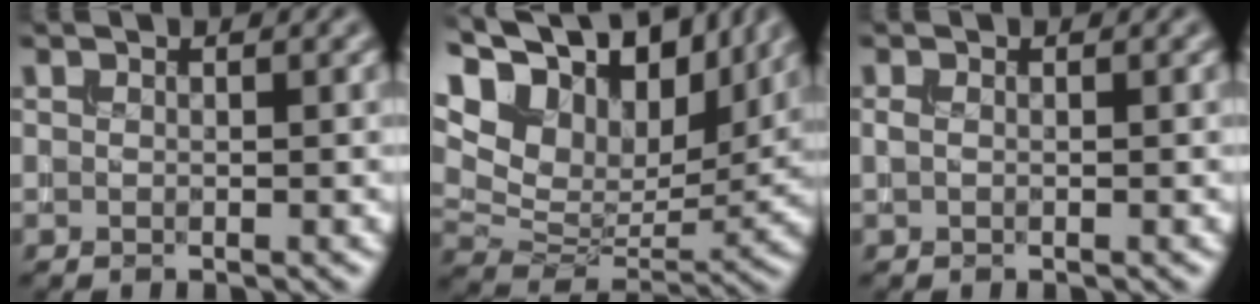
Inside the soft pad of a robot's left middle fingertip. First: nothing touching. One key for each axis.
{"total": 17.5, "fx": 9.0, "fy": 10.5, "fz": 10.7, "tx": -0.231, "ty": 0.060, "tz": 0.168}
{"total": 0.6, "fx": 0.0, "fy": 0.3, "fz": 0.4, "tx": -0.012, "ty": 0.003, "tz": 0.000}